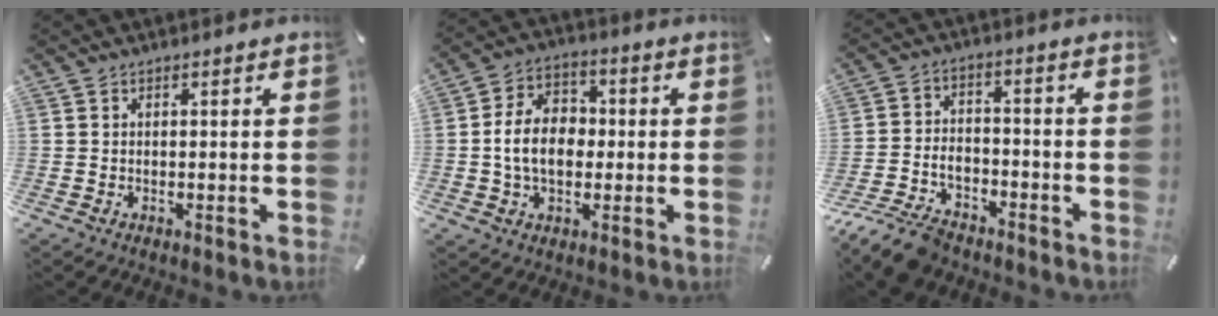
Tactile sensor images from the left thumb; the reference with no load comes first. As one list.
[{"total": 10.8, "force": [-0.8, 8.1, 7.1], "torque": [-0.135, 0.016, -0.014]}, {"total": 9.5, "force": [-7.3, 4.8, 3.7], "torque": [-0.072, 0.036, -0.139]}]